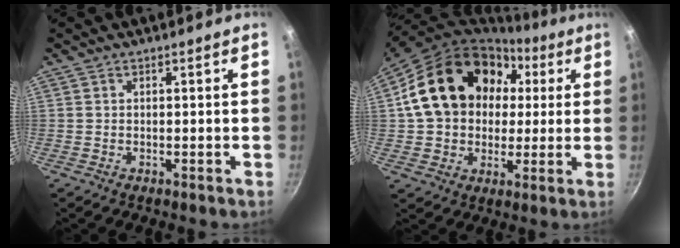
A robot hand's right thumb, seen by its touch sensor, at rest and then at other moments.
{"total": 22.8, "force": [4.5, 17.8, 13.5], "torque": [-0.211, 0.042, 0.077]}